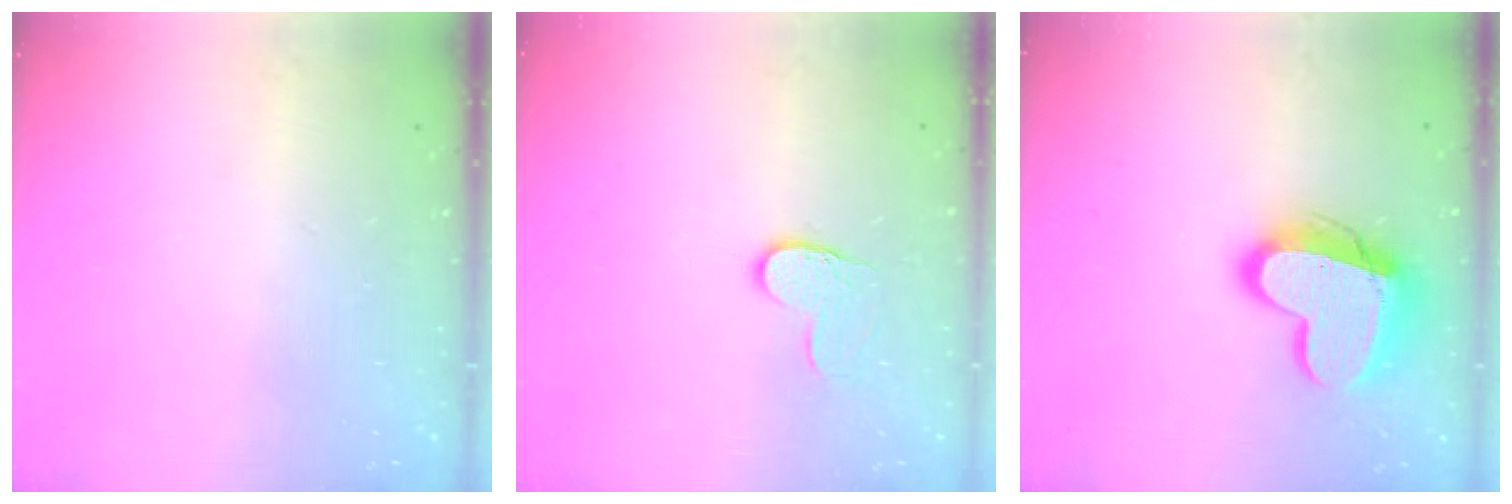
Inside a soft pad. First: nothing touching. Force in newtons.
{"total": 6.2, "press": 6.2, "slide": 0.4}
{"total": 16.7, "press": 16.7, "slide": 1.1}